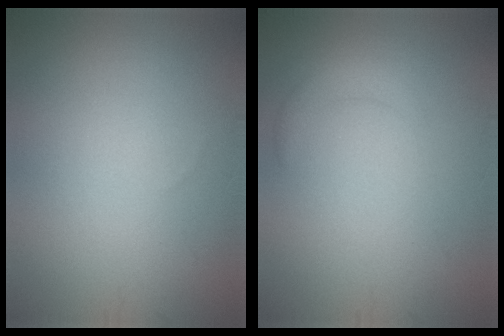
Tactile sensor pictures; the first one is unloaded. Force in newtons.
{"total": 1.3, "press": 1.3, "slide": 0.1}